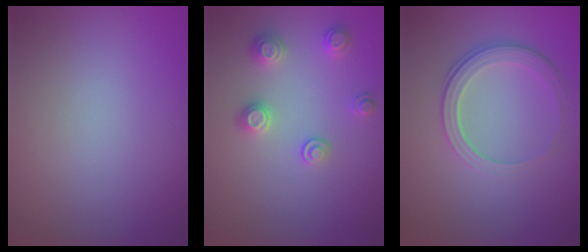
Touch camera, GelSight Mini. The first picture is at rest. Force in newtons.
{"total": 2.5, "press": 2.5, "slide": 0.3}
{"total": 3.9, "press": 2.8, "slide": 2.8}